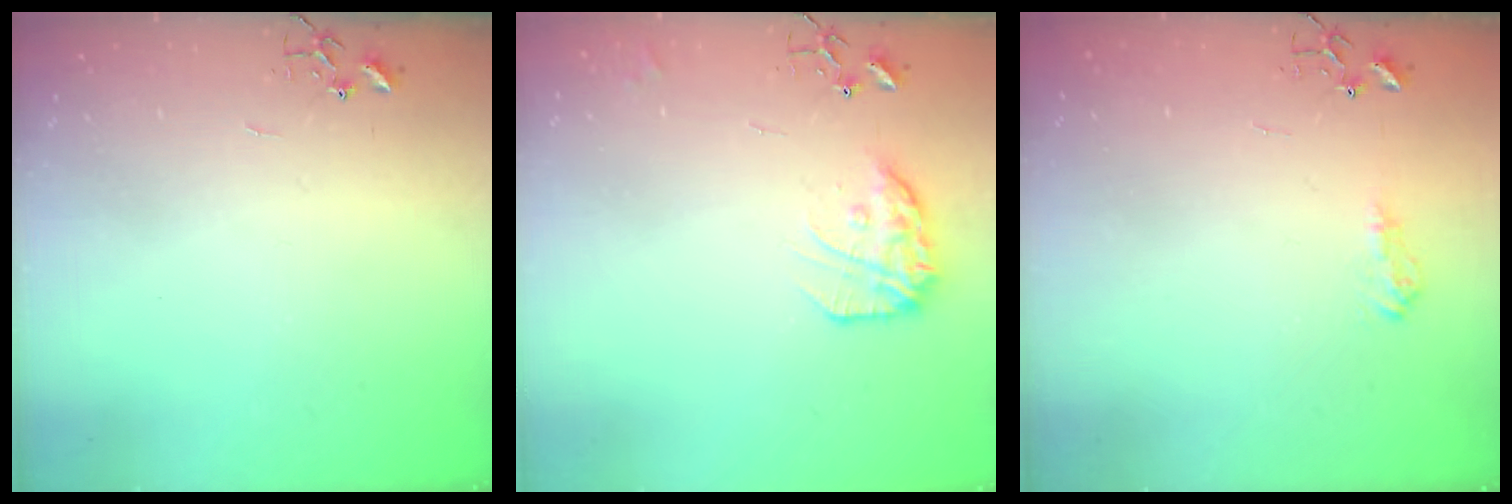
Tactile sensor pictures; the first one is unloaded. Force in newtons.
{"total": 14.0, "press": 14.0, "slide": 1.0}
{"total": 8.8, "press": 8.8, "slide": 0.8}